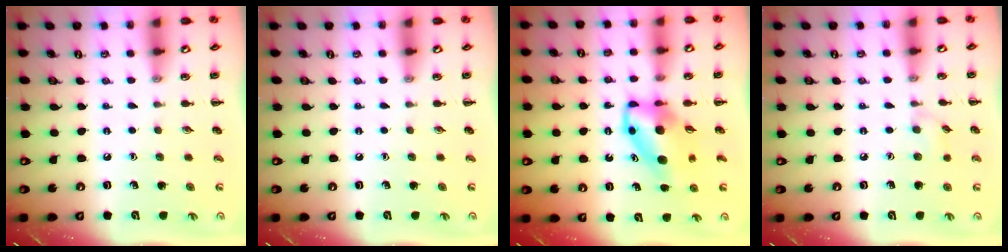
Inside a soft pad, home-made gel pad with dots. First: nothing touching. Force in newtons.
{"total": 0.0}
{"total": 6.9, "press": 6.7, "slide": 1.7}
{"total": 5.9, "press": 5.6, "slide": 2.1}